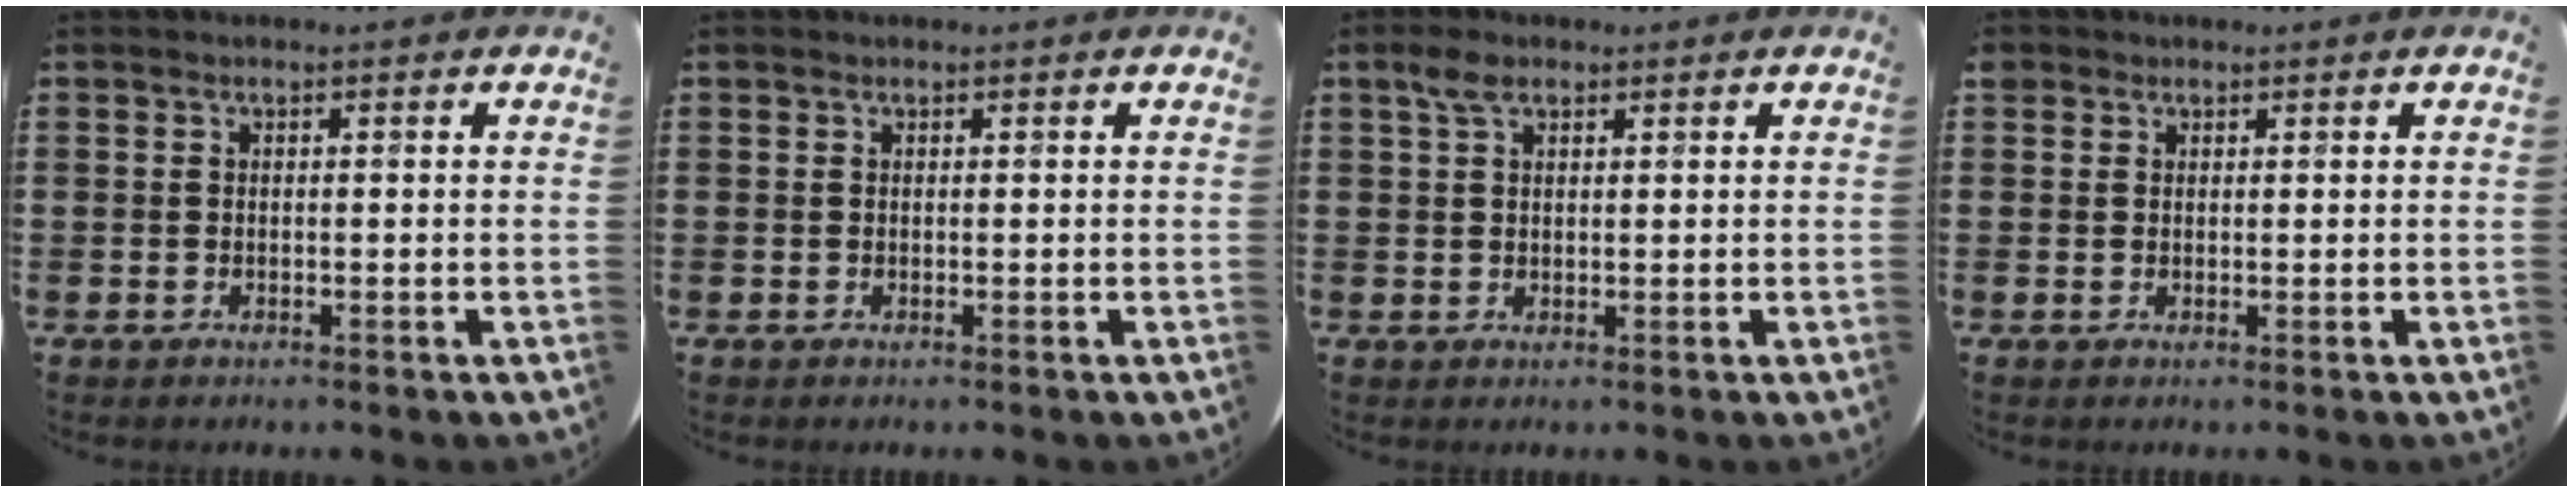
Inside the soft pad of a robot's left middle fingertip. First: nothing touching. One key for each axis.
{"total": 0.0}
{"total": 2.6, "fx": 1.7, "fy": 1.3, "fz": 1.5, "tx": -0.024, "ty": 0.006, "tz": 0.028}
{"total": 0.9, "fx": 0.7, "fy": 0.5, "fz": -0.1, "tx": 0.002, "ty": 0.003, "tz": 0.015}